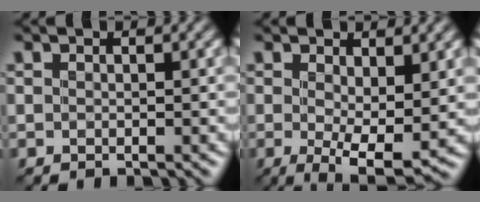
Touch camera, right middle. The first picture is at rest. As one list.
[{"total": 5.5, "force": [0.2, 1.7, 5.2], "torque": [-0.088, -0.015, 0.006]}]